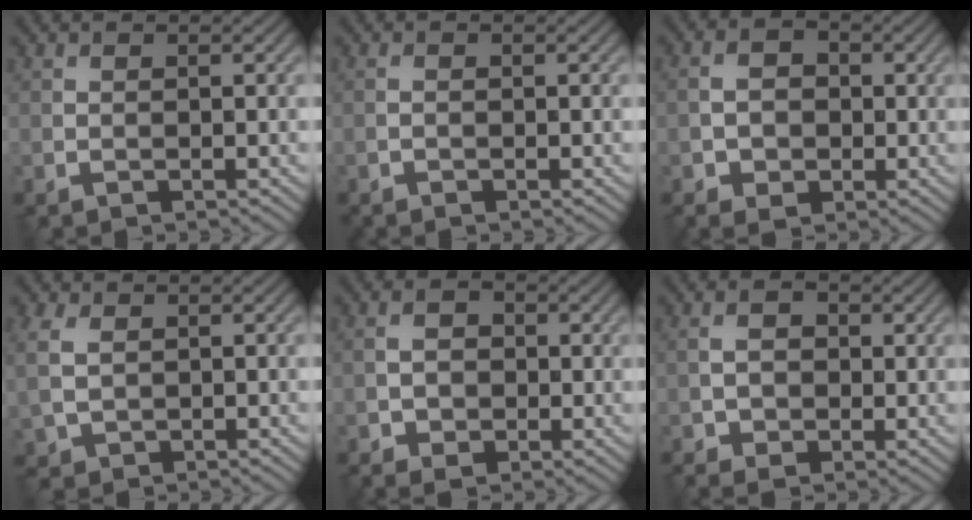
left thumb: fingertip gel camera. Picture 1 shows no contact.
{"total": 0.5, "force": [-0.4, 0.3, 0.3], "torque": [-0.007, 0.001, -0.007]}
{"total": 4.1, "force": [-0.9, 3.3, 2.3], "torque": [-0.039, -0.003, -0.017]}
{"total": 3.9, "force": [0.7, 2.8, 2.6], "torque": [-0.084, 0.004, 0.016]}
{"total": 3.6, "force": [-0.7, 2.8, 2.1], "torque": [-0.036, -0.001, -0.010]}
{"total": 3.6, "force": [-0.4, 2.7, 2.4], "torque": [-0.046, 0.000, -0.001]}